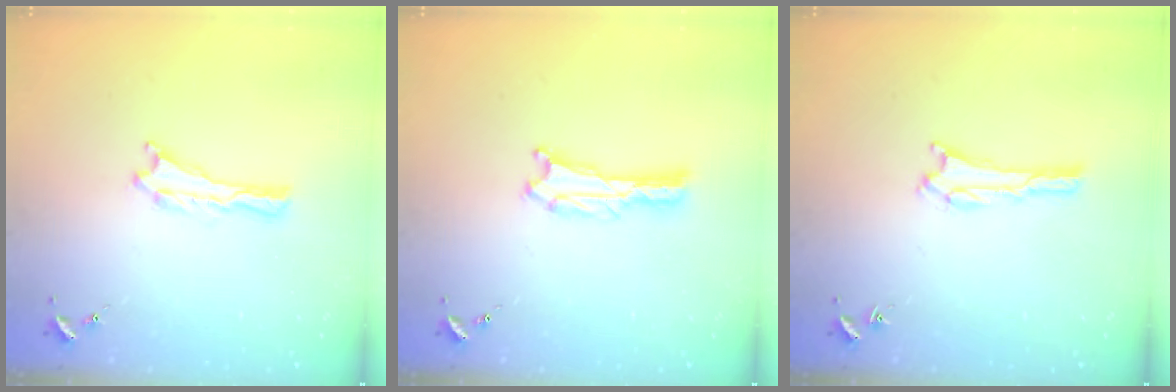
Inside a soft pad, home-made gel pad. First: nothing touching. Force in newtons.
{"total": 0.7, "press": 0.7, "slide": 0.1}
{"total": 1.1, "press": 1.0, "slide": 0.1}